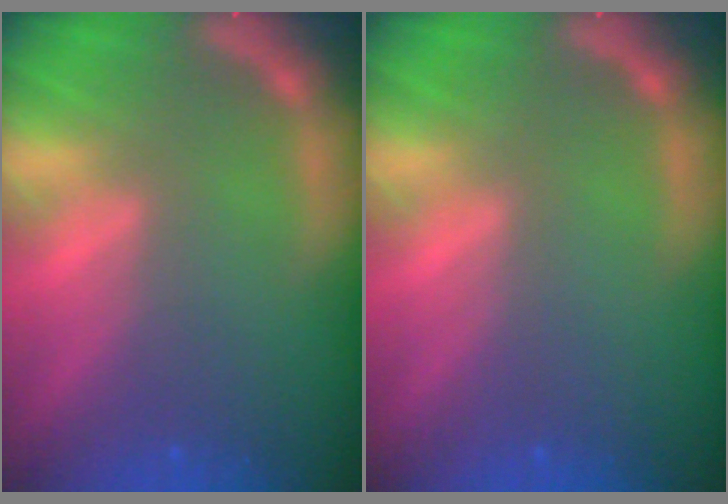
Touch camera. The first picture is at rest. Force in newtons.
{"total": 0.0}